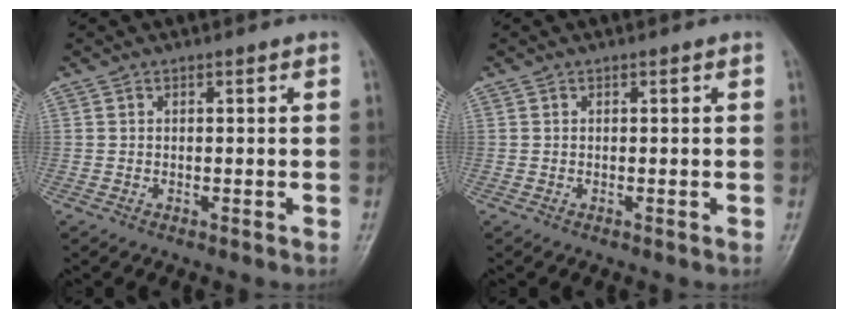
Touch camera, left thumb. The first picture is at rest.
{"total": 0.0}